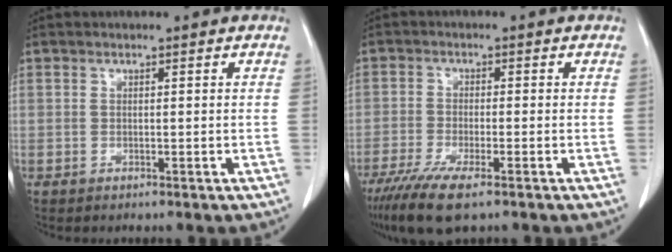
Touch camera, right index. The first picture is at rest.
{"total": 7.2, "force": [-4.8, 1.1, 5.3], "torque": [-0.098, -0.018, -0.084]}